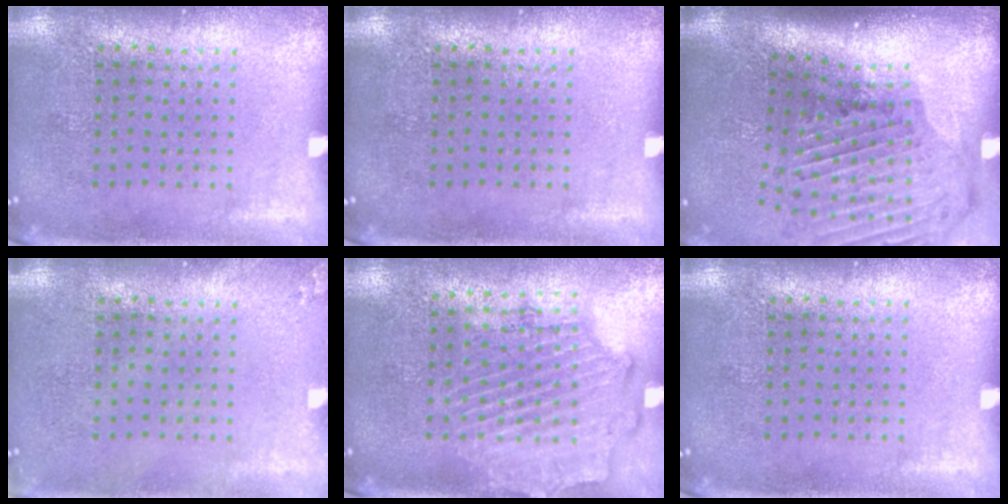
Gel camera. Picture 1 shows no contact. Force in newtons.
{"total": 0.0}
{"total": 2.4, "press": 1.9, "slide": 1.4}
{"total": 0.9, "press": 0.9, "slide": 0.1}
{"total": 1.8, "press": 1.7, "slide": 0.8}
{"total": 0.0}